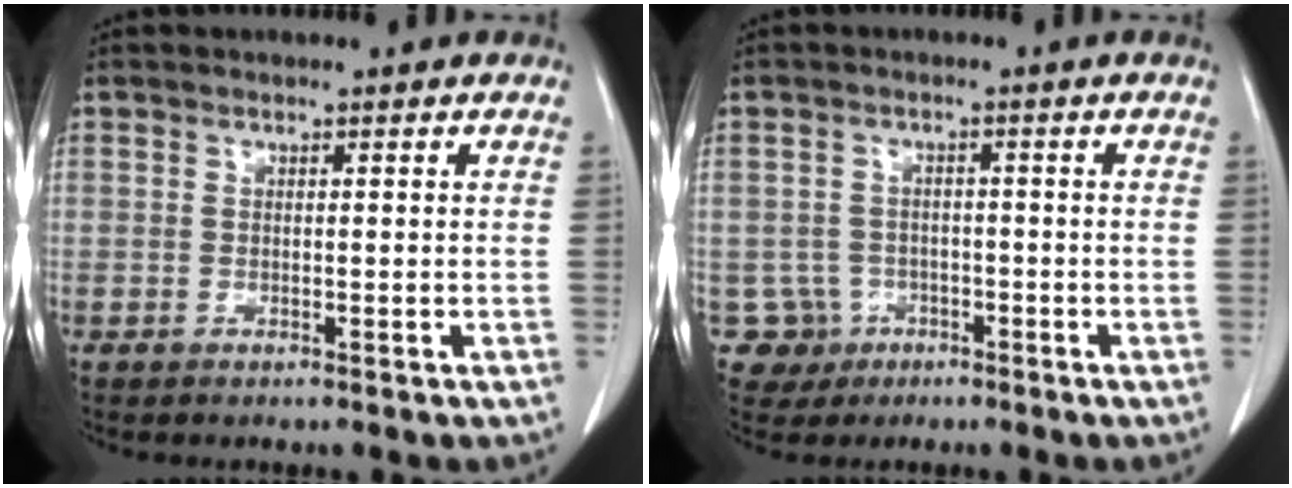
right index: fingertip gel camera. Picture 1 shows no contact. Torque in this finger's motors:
{"motor_torque": [-0.52, 0.34, -0.79, -0.21]}